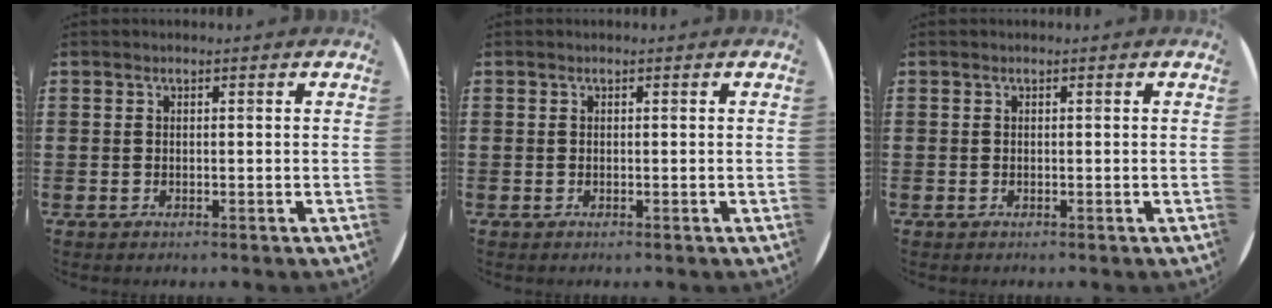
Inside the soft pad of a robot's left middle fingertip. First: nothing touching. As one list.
[{"total": 0.0}, {"total": 0.0}]